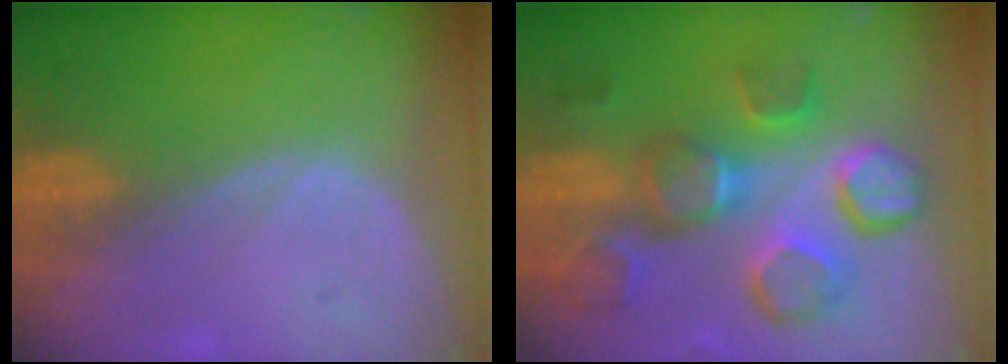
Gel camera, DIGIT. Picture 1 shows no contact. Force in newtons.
{"total": 12.5, "press": 11.1, "slide": 5.8}